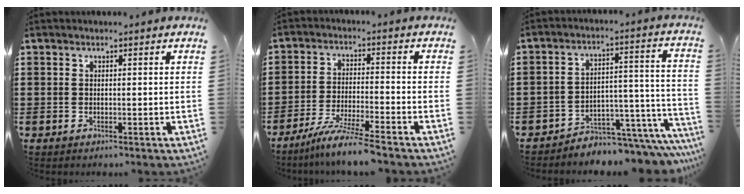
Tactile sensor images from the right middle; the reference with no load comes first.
{"total": 6.6, "force": [-5.7, -0.6, 3.4], "torque": [-0.069, -0.019, -0.108]}
{"total": 4.3, "force": [-4.0, 1.2, 0.7], "torque": [-0.016, 0.003, -0.081]}